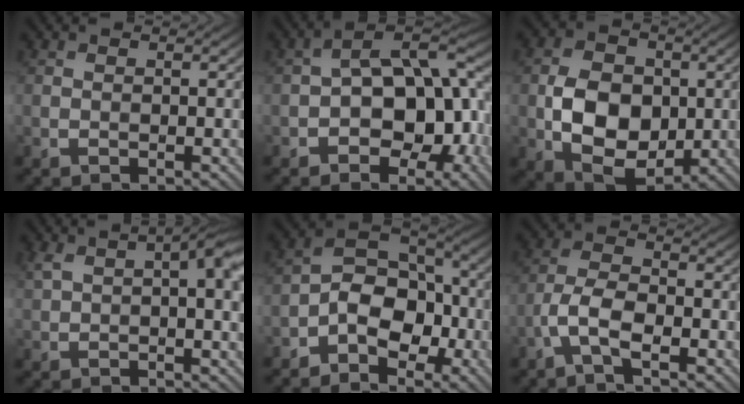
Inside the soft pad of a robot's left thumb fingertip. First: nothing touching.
{"total": 12.7, "force": [-2.4, 7.8, 9.7], "torque": [-0.132, 0.002, -0.045]}
{"total": 10.3, "force": [-0.9, 7.4, 7.1], "torque": [-0.142, -0.009, -0.019]}
{"total": 7.9, "force": [2.9, 3.5, 6.5], "torque": [-0.128, 0.006, 0.051]}
{"total": 8.0, "force": [-3.3, 5.1, 5.2], "torque": [-0.080, 0.007, -0.072]}
{"total": 5.2, "force": [-2.4, 2.1, 4.2], "torque": [-0.092, 0.006, -0.058]}